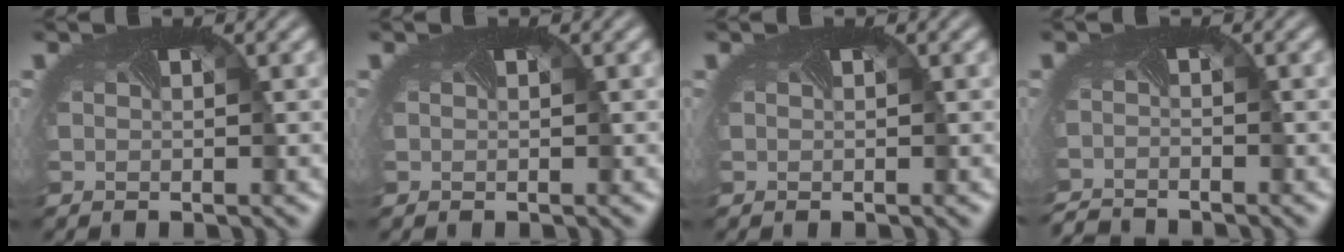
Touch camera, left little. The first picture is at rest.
{"total": 0.0}
{"total": 0.0}
{"total": 2.7, "force": [-2.7, -0.2, -0.3], "torque": [-0.006, -0.021, -0.055]}